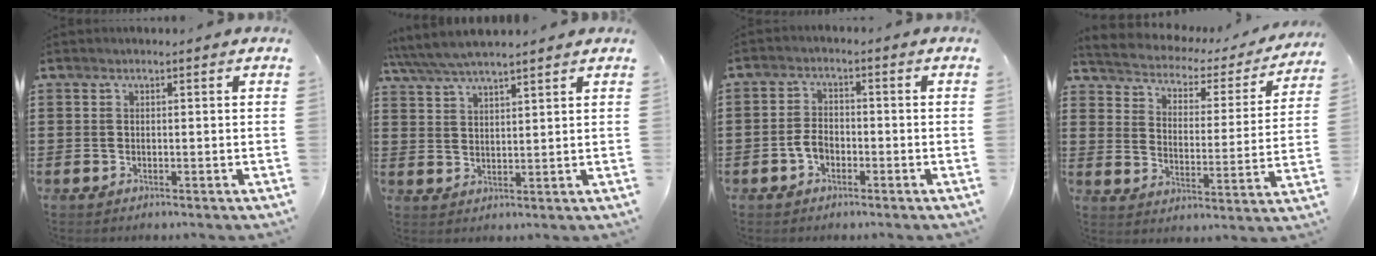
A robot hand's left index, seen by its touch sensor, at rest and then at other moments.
{"total": 4.4, "force": [4.0, 0.5, 1.9], "torque": [-0.049, -0.013, 0.071]}
{"total": 3.1, "force": [-1.3, 1.9, 2.1], "torque": [-0.055, -0.001, -0.029]}
{"total": 2.3, "force": [2.0, 1.0, 0.4], "torque": [-0.027, -0.021, 0.022]}